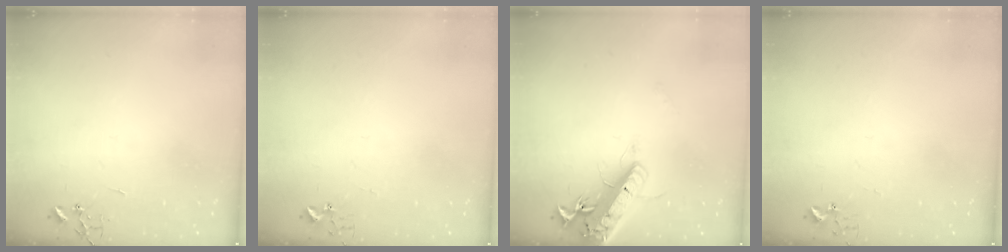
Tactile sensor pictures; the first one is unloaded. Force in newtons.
{"total": 2.7, "press": 2.7, "slide": 0.3}
{"total": 18.1, "press": 17.7, "slide": 3.6}
{"total": 2.7, "press": 2.7, "slide": 0.3}